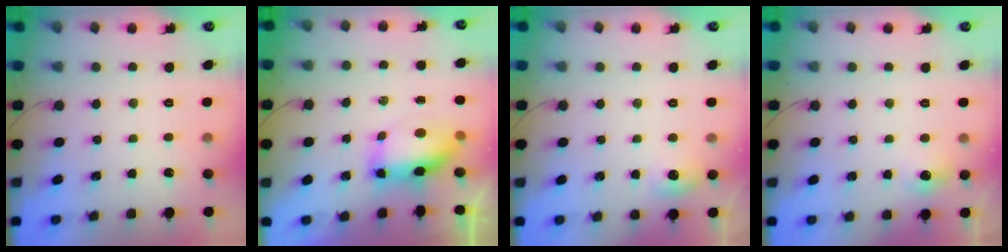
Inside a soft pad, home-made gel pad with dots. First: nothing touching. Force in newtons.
{"total": 8.6, "press": 8.4, "slide": 1.6}
{"total": 5.9, "press": 5.7, "slide": 1.6}
{"total": 12.5, "press": 5.7, "slide": 11.1}